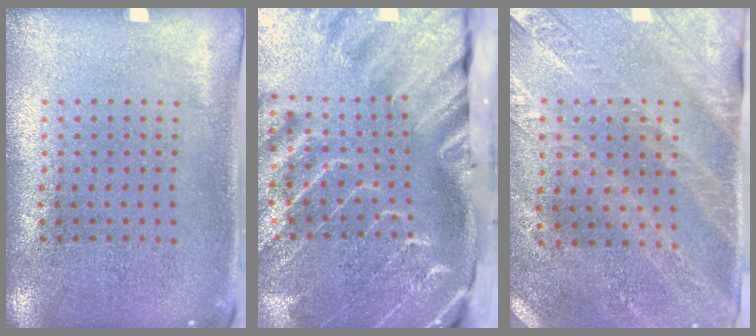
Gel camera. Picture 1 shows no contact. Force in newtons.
{"total": 4.4, "press": 3.3, "slide": 2.9}
{"total": 2.6, "press": 2.4, "slide": 1.2}